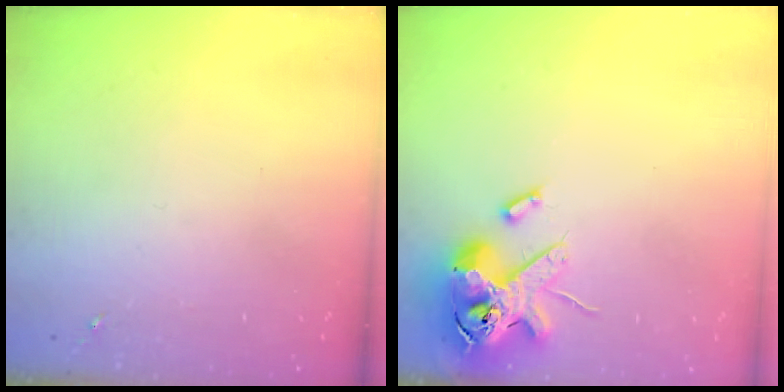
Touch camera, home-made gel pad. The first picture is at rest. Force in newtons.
{"total": 15.3, "press": 15.1, "slide": 2.6}